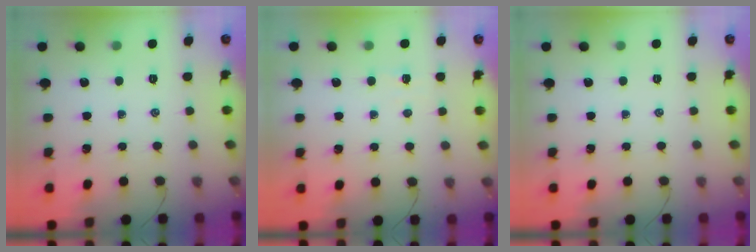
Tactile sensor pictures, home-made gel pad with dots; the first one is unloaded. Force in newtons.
{"total": 1.2, "press": 1.1, "slide": 0.5}
{"total": 0.0}